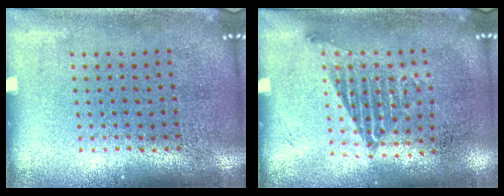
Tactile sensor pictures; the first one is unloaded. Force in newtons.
{"total": 1.0, "press": 0.8, "slide": 0.6}